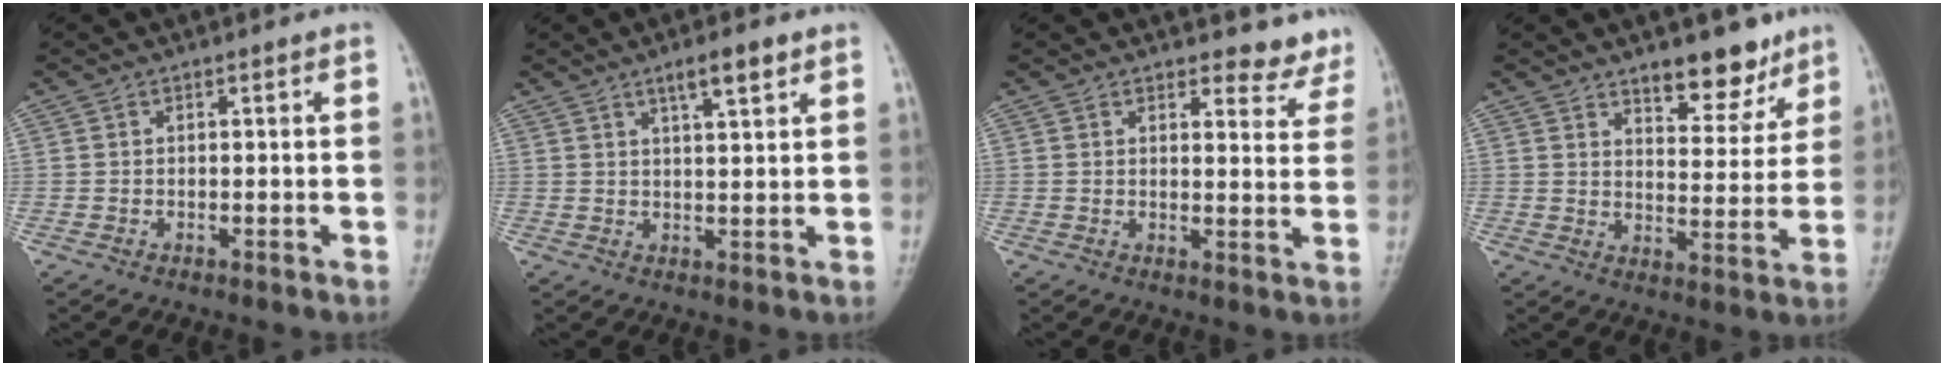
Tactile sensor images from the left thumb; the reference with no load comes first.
{"total": 4.8, "force": [2.9, 1.0, 3.7], "torque": [-0.057, -0.012, 0.048]}
{"total": 5.7, "force": [5.2, 2.2, 1.0], "torque": [0.023, -0.037, 0.045]}
{"total": 9.2, "force": [6.7, 4.0, 4.9], "torque": [-0.036, -0.046, 0.101]}